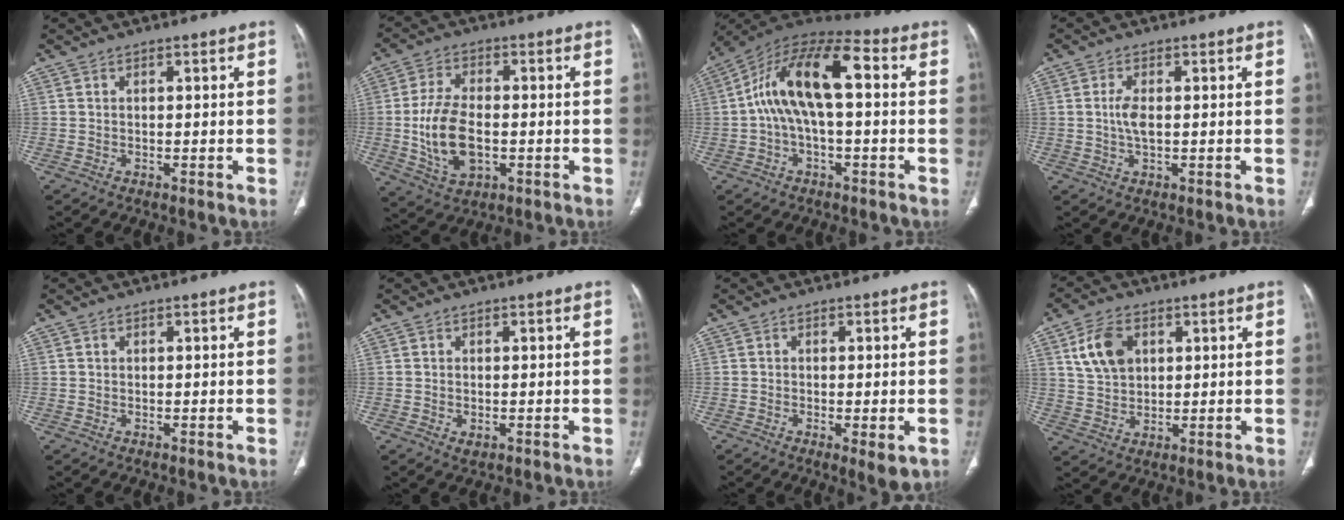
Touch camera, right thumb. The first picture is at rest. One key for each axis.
{"total": 12.2, "fx": -1.6, "fy": 6.9, "fz": 9.9, "tx": -0.190, "ty": 0.004, "tz": -0.022}
{"total": 15.1, "fx": 1.3, "fy": 6.8, "fz": 13.4, "tx": -0.242, "ty": 0.052, "tz": 0.014}
{"total": 3.4, "fx": 0.1, "fy": 1.4, "fz": 3.0, "tx": -0.068, "ty": 0.002, "tz": 0.003}
{"total": 0.0}
{"total": 1.4, "fx": -0.3, "fy": 0.8, "fz": 1.1, "tx": -0.021, "ty": -0.002, "tz": 0.000}
{"total": 4.0, "fx": -1.3, "fy": 1.1, "fz": 3.6, "tx": -0.054, "ty": -0.011, "tz": -0.017}
{"total": 8.5, "fx": 3.2, "fy": 5.8, "fz": 5.4, "tx": -0.087, "ty": -0.007, "tz": 0.065}